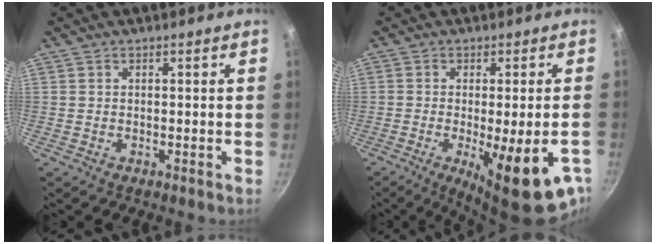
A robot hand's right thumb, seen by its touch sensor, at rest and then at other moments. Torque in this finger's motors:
{"motor_torque": [-0.02, 0.69, 0.95, -0.34, 0.11]}